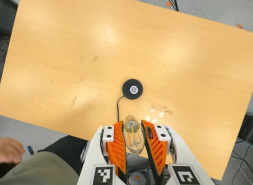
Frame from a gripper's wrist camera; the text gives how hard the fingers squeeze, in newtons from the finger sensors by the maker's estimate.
{"total": 19.7, "left": 21.7, "right": 17.7}